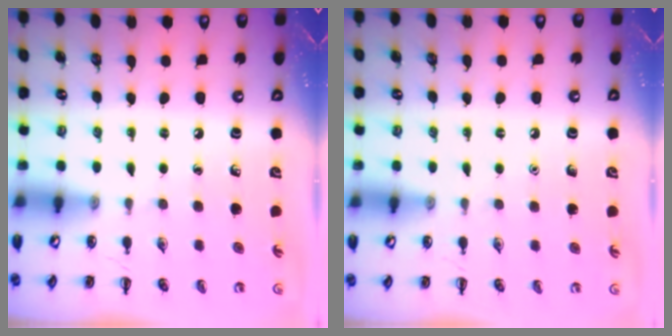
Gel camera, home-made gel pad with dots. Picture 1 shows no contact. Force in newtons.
{"total": 1.6, "press": 1.6, "slide": 0.1}